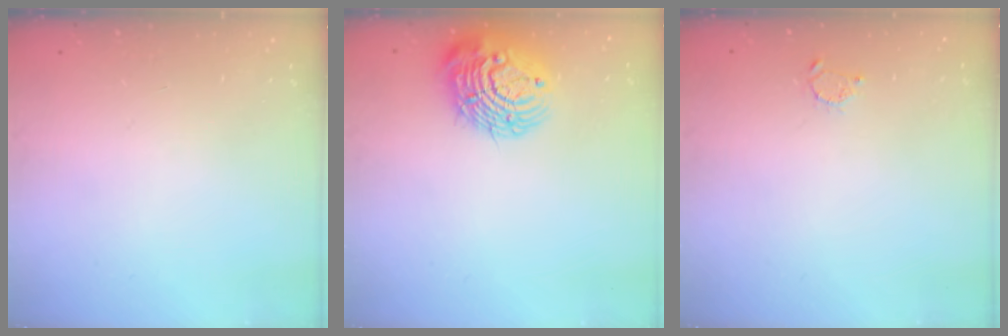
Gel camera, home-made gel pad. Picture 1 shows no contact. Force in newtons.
{"total": 14.0, "press": 14.0, "slide": 1.4}
{"total": 2.2, "press": 2.2, "slide": 0.3}